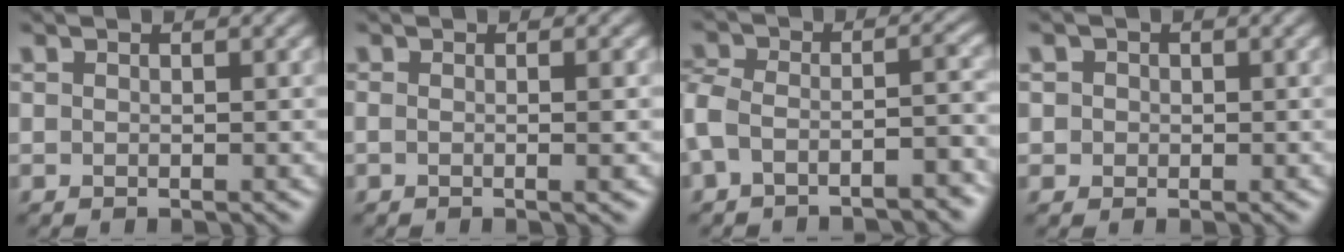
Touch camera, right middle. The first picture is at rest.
{"total": 1.3, "force": [-0.3, 0.1, 1.3], "torque": [-0.022, -0.003, -0.006]}
{"total": 7.0, "force": [-4.3, 3.0, 4.6], "torque": [-0.079, 0.000, -0.073]}
{"total": 1.4, "force": [0.3, 1.3, 0.2], "torque": [-0.001, 0.001, 0.001]}